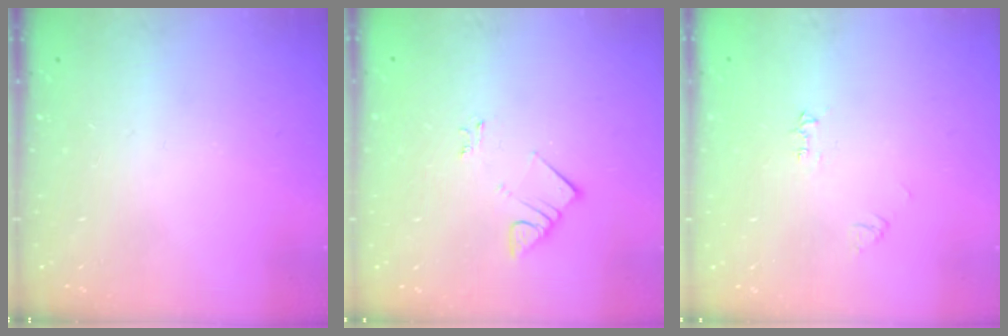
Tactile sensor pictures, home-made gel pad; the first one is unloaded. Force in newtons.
{"total": 3.3, "press": 3.3, "slide": 0.1}
{"total": 5.3, "press": 5.3, "slide": 0.6}